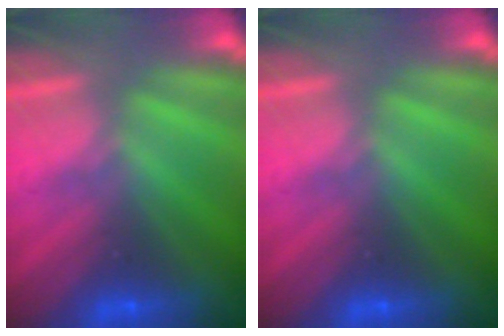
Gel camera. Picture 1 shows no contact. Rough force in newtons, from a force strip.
{"total": 0.0}